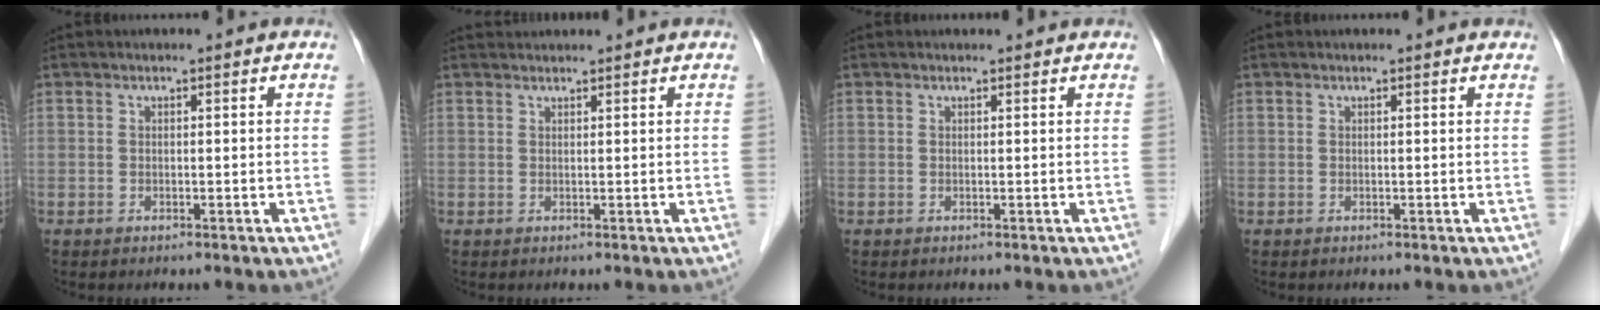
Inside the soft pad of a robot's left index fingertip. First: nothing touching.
{"total": 1.5, "force": [1.5, -0.1, 0.0], "torque": [-0.003, 0.020, 0.033]}
{"total": 0.6, "force": [0.5, 0.2, 0.0], "torque": [-0.007, 0.009, 0.007]}
{"total": 1.1, "force": [1.0, 0.2, 0.3], "torque": [-0.010, 0.008, 0.009]}